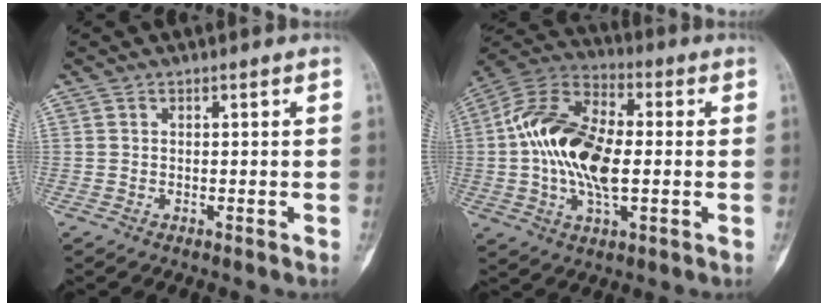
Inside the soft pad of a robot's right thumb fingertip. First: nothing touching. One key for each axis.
{"total": 18.7, "fx": -0.2, "fy": 9.6, "fz": 16.1, "tx": -0.310, "ty": 0.020, "tz": -0.010}